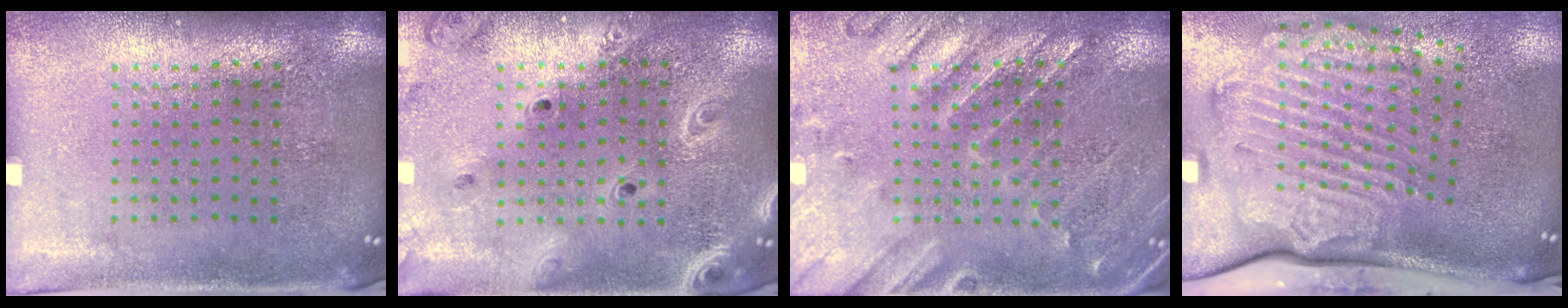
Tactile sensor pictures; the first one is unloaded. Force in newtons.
{"total": 2.4, "press": 2.1, "slide": 1.2}
{"total": 0.6, "press": 0.4, "slide": 0.4}
{"total": 3.6, "press": 2.4, "slide": 2.6}